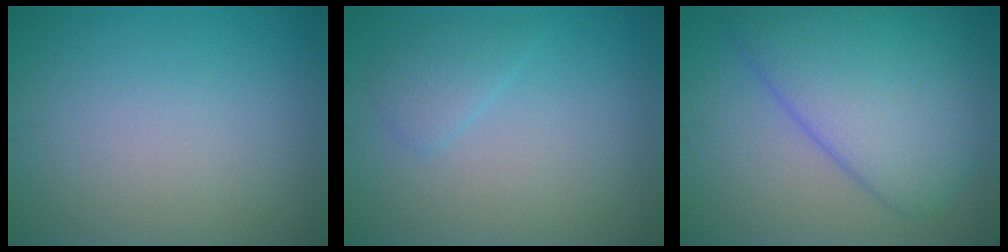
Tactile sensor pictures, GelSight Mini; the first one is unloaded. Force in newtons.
{"total": 1.7, "press": 1.7, "slide": 0.1}
{"total": 9.0, "press": 8.9, "slide": 0.5}